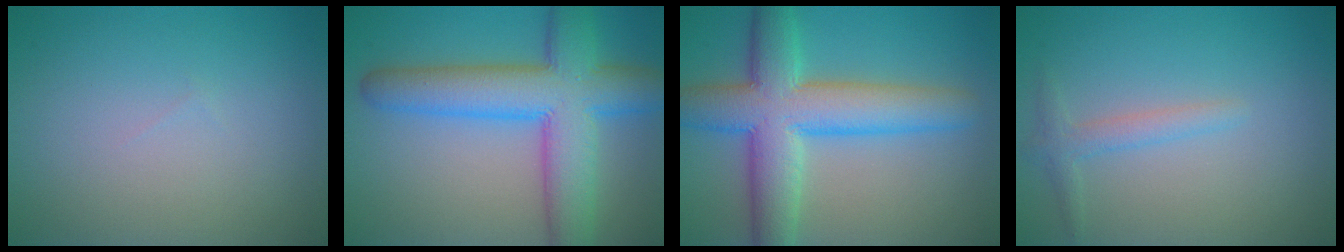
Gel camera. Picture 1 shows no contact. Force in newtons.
{"total": 9.8, "press": 9.8, "slide": 0.3}
{"total": 9.0, "press": 9.0, "slide": 0.3}
{"total": 1.7, "press": 1.7, "slide": 0.1}